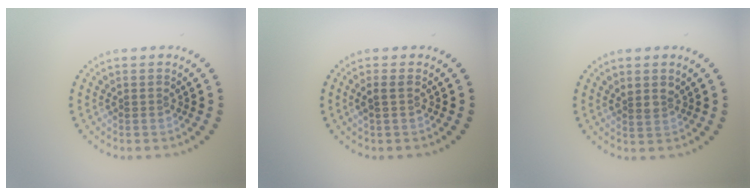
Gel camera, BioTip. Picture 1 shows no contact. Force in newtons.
{"total": 1.0, "press": 0.9, "slide": 0.5}
{"total": 1.4, "press": 1.2, "slide": 0.8}